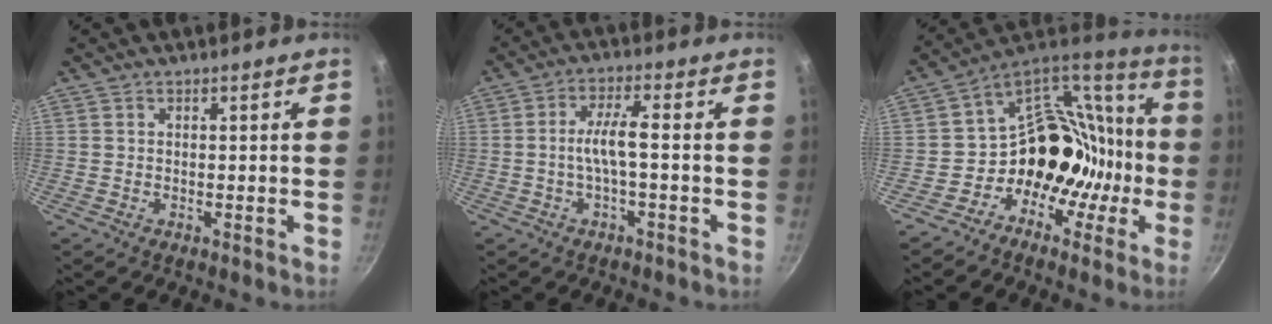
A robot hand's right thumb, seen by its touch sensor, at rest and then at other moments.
{"total": 5.3, "force": [-1.2, 1.0, 5.1], "torque": [-0.107, 0.023, -0.025]}
{"total": 18.5, "force": [-5.8, 15.0, 9.2], "torque": [-0.077, 0.098, -0.107]}